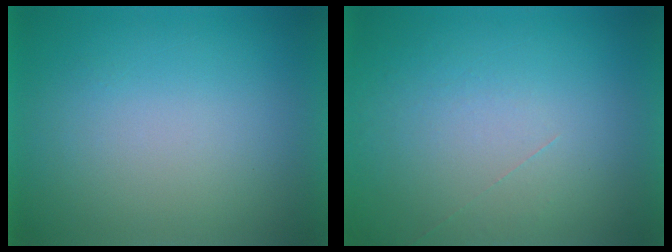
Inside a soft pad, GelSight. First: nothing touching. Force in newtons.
{"total": 1.1}